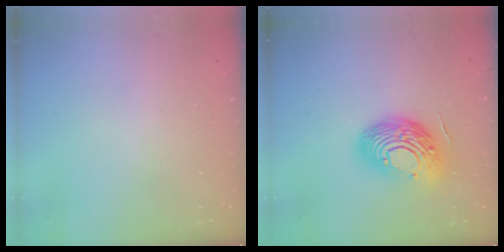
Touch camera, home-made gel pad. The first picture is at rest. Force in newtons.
{"total": 18.7, "press": 18.7, "slide": 1.6}